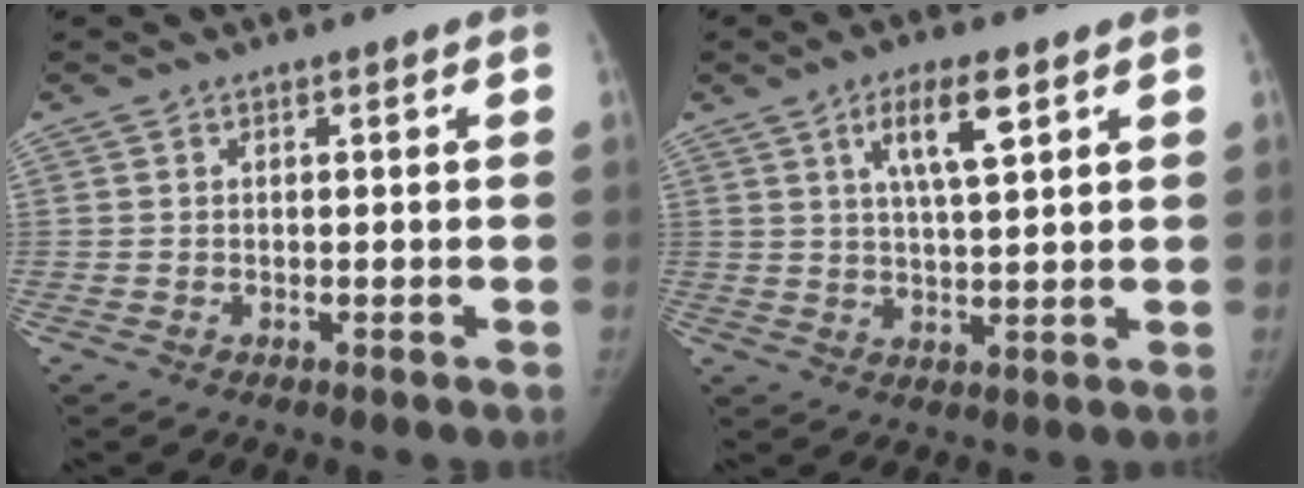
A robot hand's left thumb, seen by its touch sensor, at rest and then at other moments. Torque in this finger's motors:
{"motor_torque": [-0.02, 0.12, 0.67, -0.31, 0.09]}